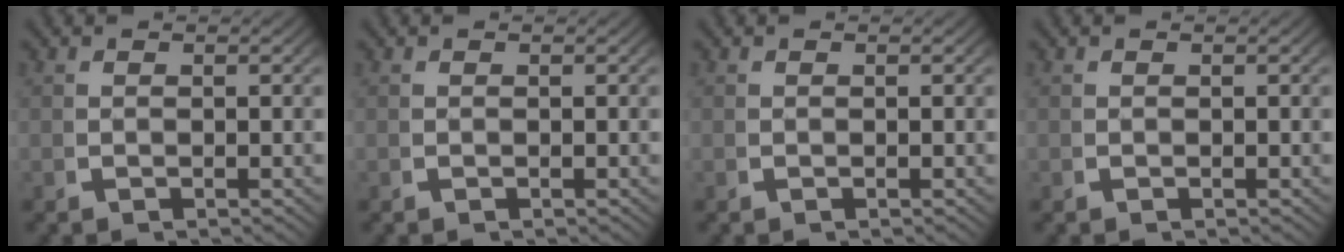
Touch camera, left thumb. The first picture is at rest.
{"total": 0.0}
{"total": 0.0}
{"total": 0.0}